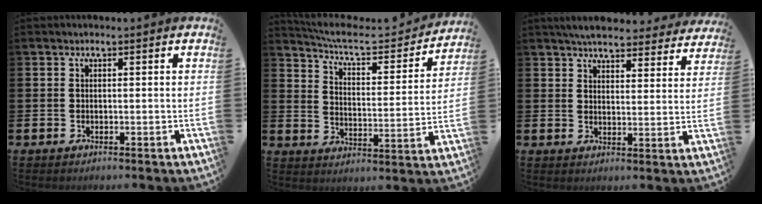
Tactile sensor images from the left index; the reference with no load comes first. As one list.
[{"total": 7.0, "force": [6.3, 1.6, 2.5], "torque": [-0.075, -0.045, 0.102]}, {"total": 5.5, "force": [5.3, 1.0, 1.2], "torque": [-0.031, -0.031, 0.093]}]